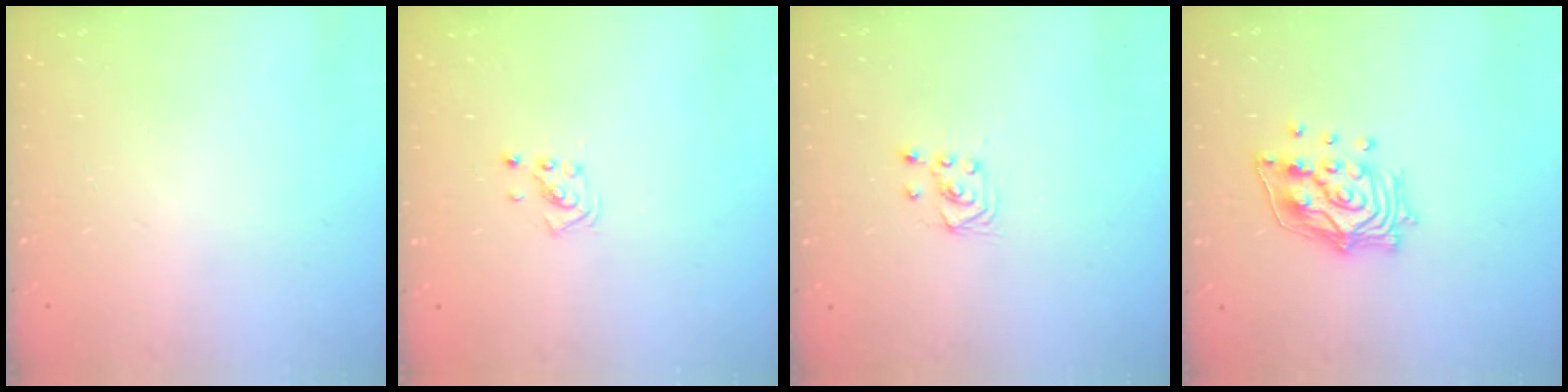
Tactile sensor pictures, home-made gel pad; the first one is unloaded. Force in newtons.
{"total": 1.9, "press": 1.9, "slide": 0.1}
{"total": 3.0, "press": 2.8, "slide": 1.1}
{"total": 13.9, "press": 13.8, "slide": 1.8}